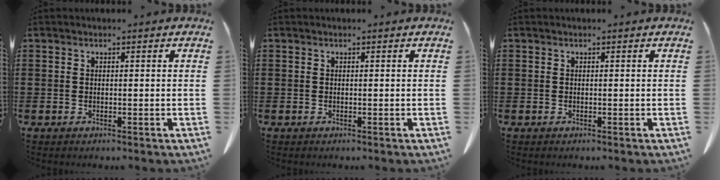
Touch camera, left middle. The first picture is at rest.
{"total": 0.0}
{"total": 0.0}